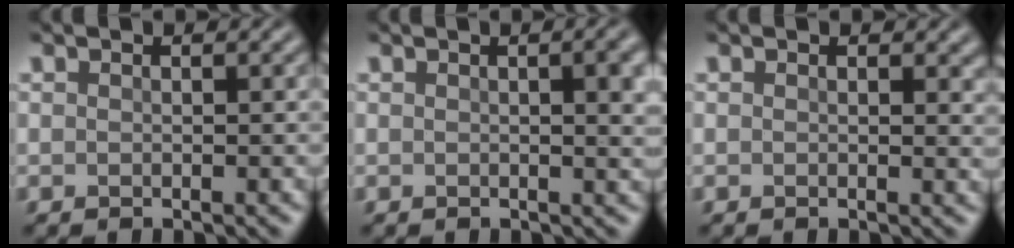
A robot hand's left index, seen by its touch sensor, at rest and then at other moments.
{"total": 4.1, "force": [0.7, 1.4, 3.8], "torque": [-0.034, 0.010, 0.009]}
{"total": 0.9, "force": [0.4, 0.5, 0.7], "torque": [-0.004, -0.004, 0.003]}